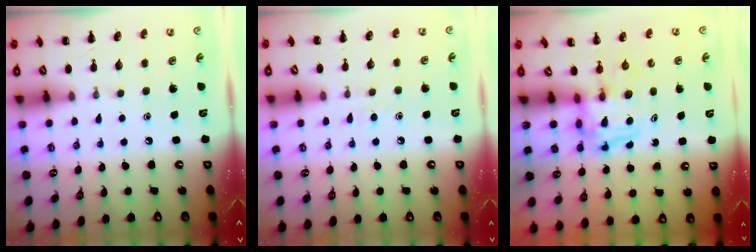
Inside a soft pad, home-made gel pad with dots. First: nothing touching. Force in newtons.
{"total": 2.9, "press": 2.7, "slide": 1.1}
{"total": 3.3, "press": 3.3, "slide": 0.2}